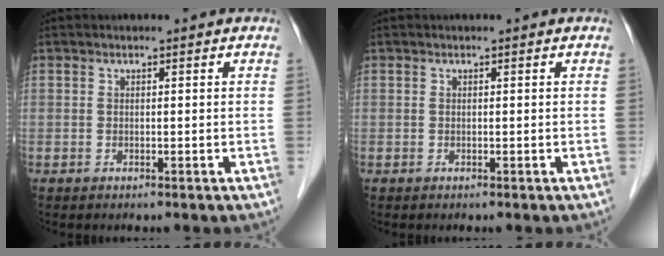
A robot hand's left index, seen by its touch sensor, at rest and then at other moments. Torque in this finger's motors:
{"motor_torque": [0.00, 0.00, 0.00, 0.00]}